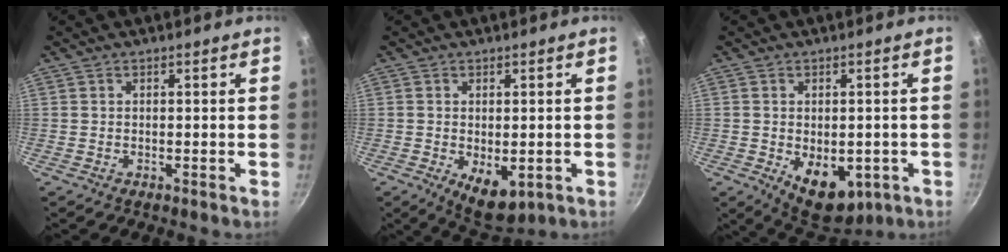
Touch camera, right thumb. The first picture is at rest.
{"total": 7.2, "force": [-1.6, 3.9, 5.8], "torque": [-0.070, -0.011, -0.010]}
{"total": 10.6, "force": [-2.8, 6.6, 7.8], "torque": [-0.074, -0.004, -0.021]}